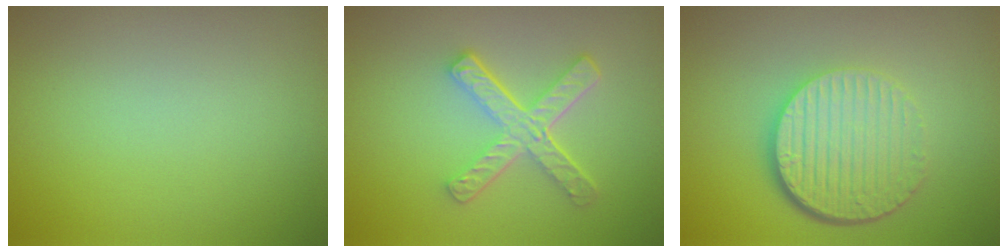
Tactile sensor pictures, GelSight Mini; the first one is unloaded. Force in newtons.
{"total": 4.6, "press": 3.3, "slide": 3.2}
{"total": 6.9, "press": 4.5, "slide": 5.3}